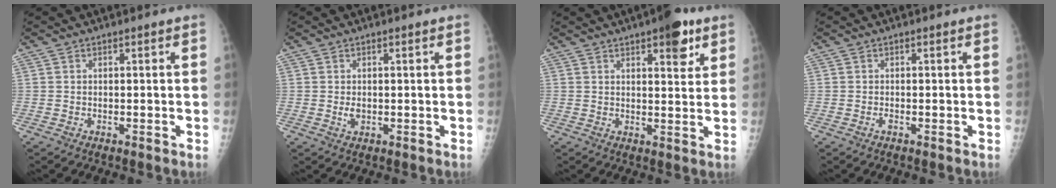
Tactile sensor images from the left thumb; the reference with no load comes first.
{"total": 1.6, "force": [0.0, 1.1, 1.2], "torque": [-0.017, -0.002, 0.003]}
{"total": 7.2, "force": [4.2, 2.6, 5.3], "torque": [-0.051, -0.017, 0.051]}
{"total": 0.5, "force": [-0.3, 0.2, 0.4], "torque": [-0.008, 0.000, -0.006]}